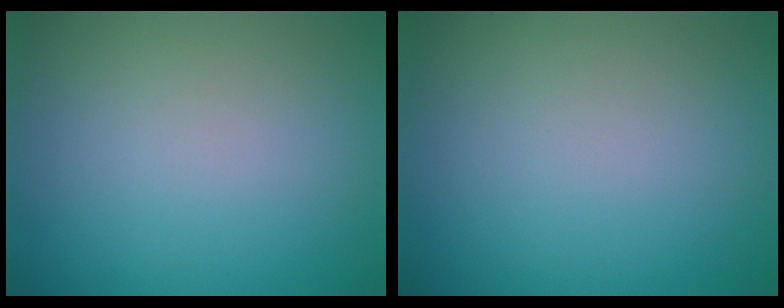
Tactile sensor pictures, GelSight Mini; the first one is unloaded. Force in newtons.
{"total": 0.0}